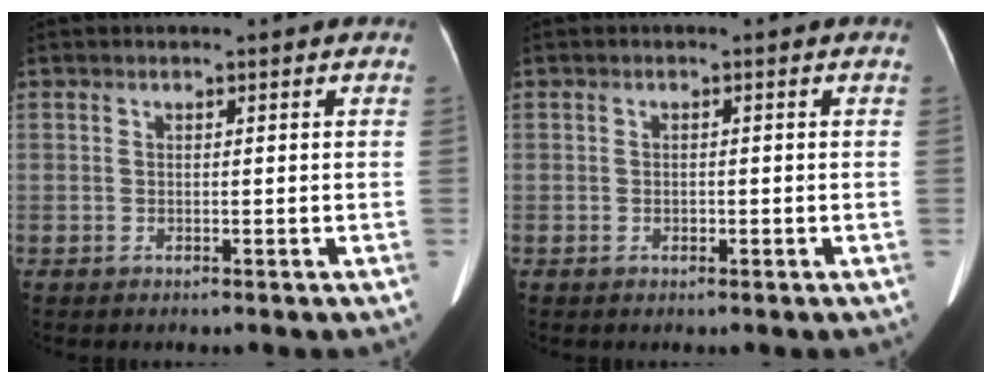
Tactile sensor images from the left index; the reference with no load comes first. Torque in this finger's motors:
{"motor_torque": [-0.17, 0.19, -0.09, -0.01]}